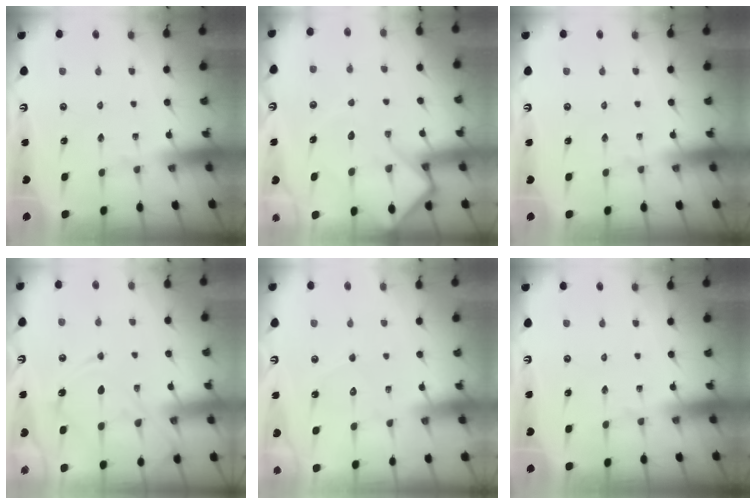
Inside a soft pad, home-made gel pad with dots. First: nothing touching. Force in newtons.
{"total": 10.5, "press": 10.5, "slide": 1.2}
{"total": 0.0}
{"total": 12.5, "press": 12.5, "slide": 1.0}
{"total": 5.6, "press": 5.6, "slide": 0.5}
{"total": 0.0}